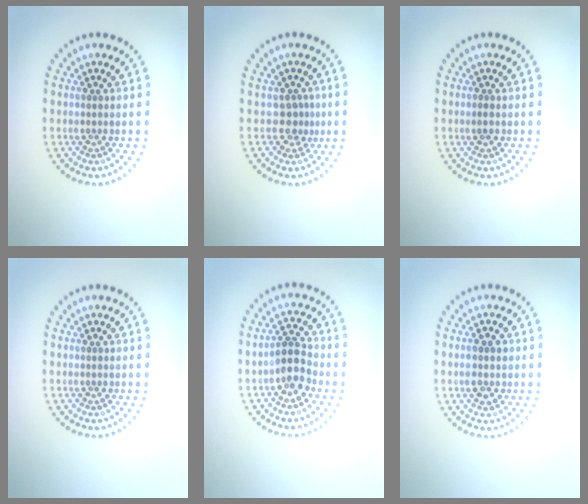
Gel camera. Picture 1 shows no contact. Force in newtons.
{"total": 1.7, "press": 1.2, "slide": 1.2}
{"total": 0.8, "press": 0.7, "slide": 0.2}
{"total": 0.0}
{"total": 3.4, "press": 3.2, "slide": 1.3}
{"total": 2.7, "press": 2.7, "slide": 0.1}